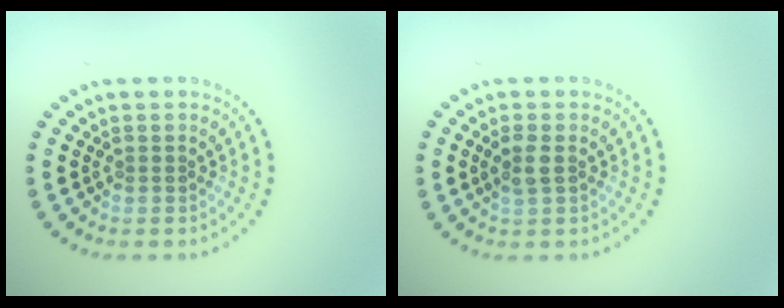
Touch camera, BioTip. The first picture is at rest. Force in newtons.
{"total": 1.6, "press": 1.5, "slide": 0.5}